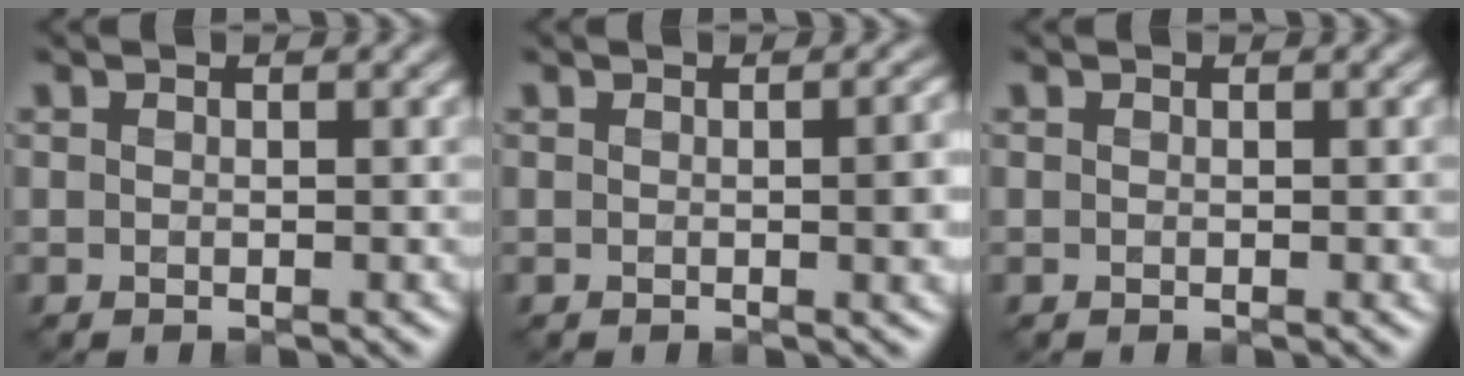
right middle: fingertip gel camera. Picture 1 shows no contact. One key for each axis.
{"total": 3.2, "fx": -0.1, "fy": 1.1, "fz": 3.0, "tx": -0.035, "ty": 0.000, "tz": 0.001}
{"total": 0.0}